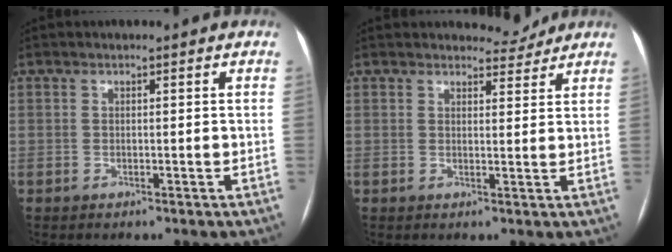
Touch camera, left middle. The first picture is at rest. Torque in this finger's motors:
{"motor_torque": [-0.02, -0.03, -0.04, -0.02]}